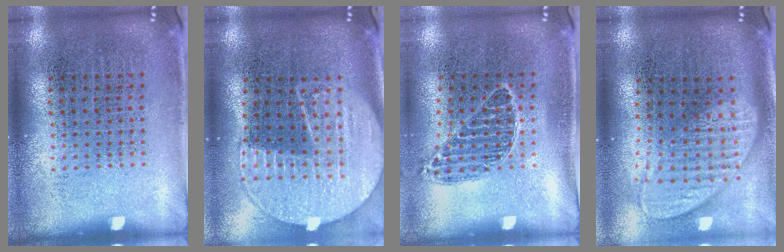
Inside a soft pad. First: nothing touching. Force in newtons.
{"total": 2.2, "press": 1.9, "slide": 1.0}
{"total": 0.8, "press": 0.7, "slide": 0.3}
{"total": 2.0, "press": 1.6, "slide": 1.2}